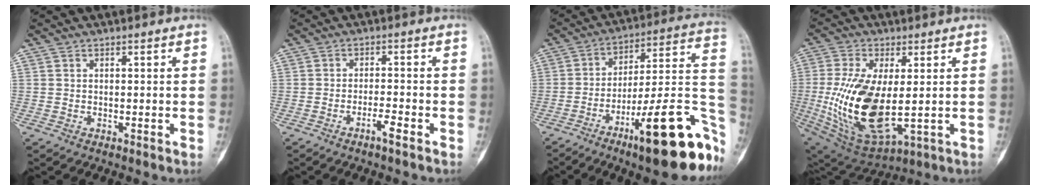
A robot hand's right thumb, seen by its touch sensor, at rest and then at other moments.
{"total": 2.8, "force": [-1.9, 0.2, 2.1], "torque": [-0.043, 0.010, -0.036]}
{"total": 24.8, "force": [-11.2, 6.1, 21.3], "torque": [-0.234, 0.070, -0.161]}
{"total": 19.1, "force": [-0.7, 8.9, 16.9], "torque": [-0.339, -0.017, 0.013]}